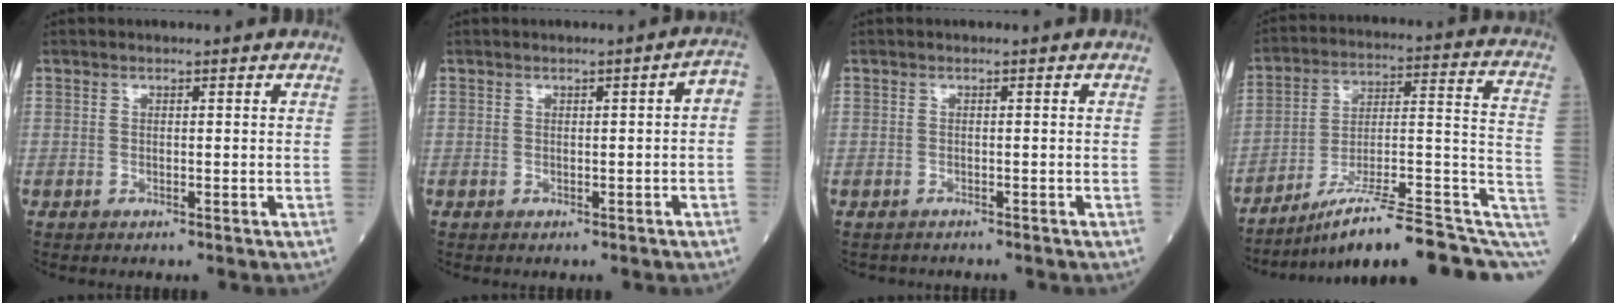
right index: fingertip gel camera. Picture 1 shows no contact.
{"total": 2.2, "force": [-0.2, 0.5, 2.1], "torque": [-0.022, 0.010, -0.004]}
{"total": 1.5, "force": [-1.3, 0.7, -0.3], "torque": [-0.007, 0.000, -0.026]}
{"total": 20.6, "force": [-12.8, 3.3, 15.8], "torque": [-0.170, 0.043, -0.194]}